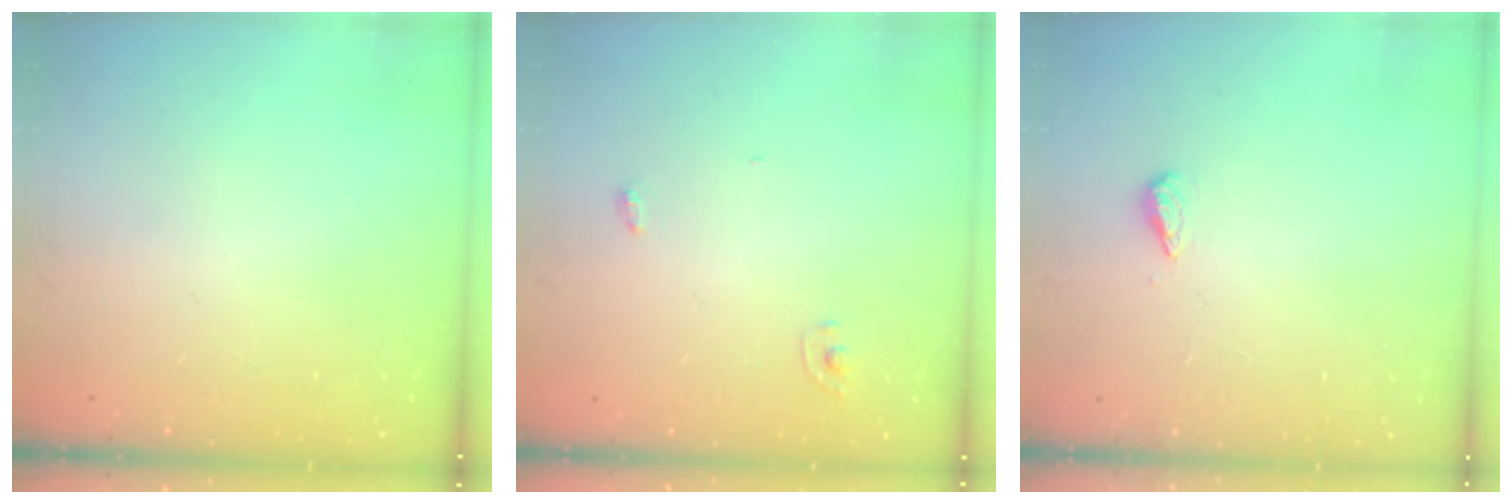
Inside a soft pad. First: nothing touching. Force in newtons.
{"total": 2.8, "press": 2.8, "slide": 0.1}
{"total": 2.7, "press": 2.6, "slide": 0.4}